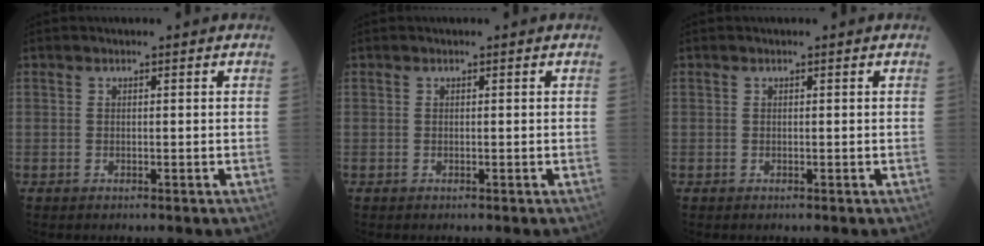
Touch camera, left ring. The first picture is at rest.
{"total": 0.0}
{"total": 0.0}